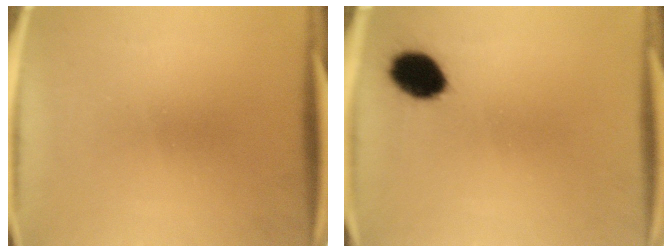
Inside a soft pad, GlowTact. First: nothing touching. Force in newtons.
{"total": 8.3}